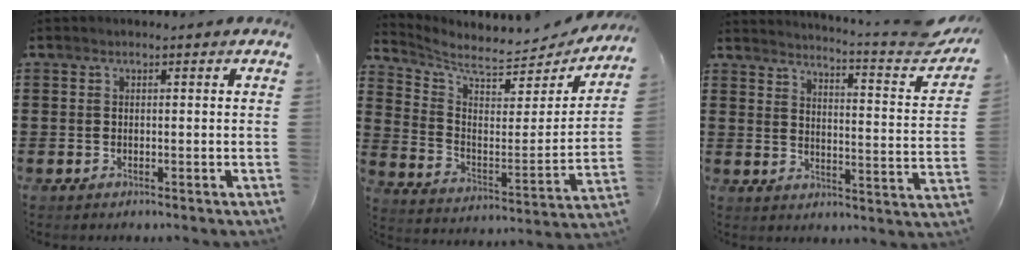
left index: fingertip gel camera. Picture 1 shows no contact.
{"total": 6.1, "force": [5.5, 0.7, 2.4], "torque": [-0.073, -0.050, 0.091]}
{"total": 4.0, "force": [3.3, -0.3, 2.3], "torque": [-0.045, -0.040, 0.043]}